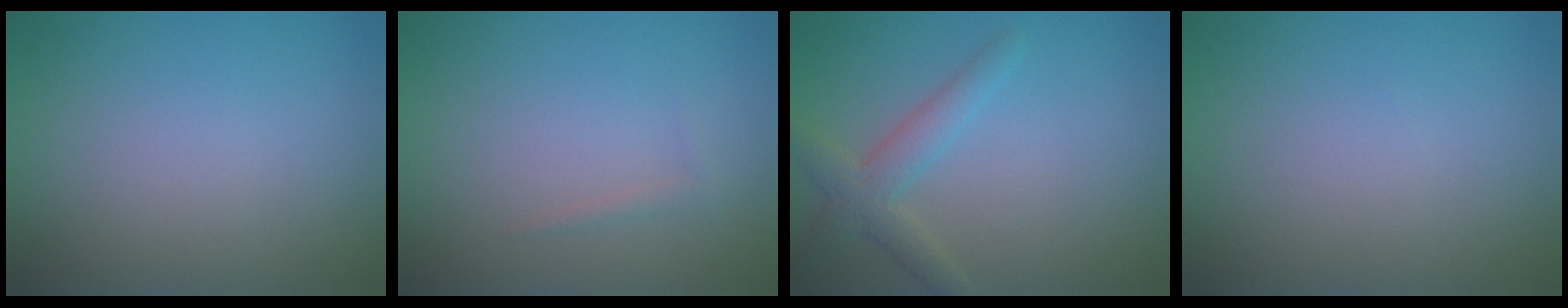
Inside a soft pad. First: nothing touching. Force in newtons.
{"total": 0.6, "press": 0.6, "slide": 0.0}
{"total": 3.0, "press": 3.0, "slide": 0.1}
{"total": 0.0}